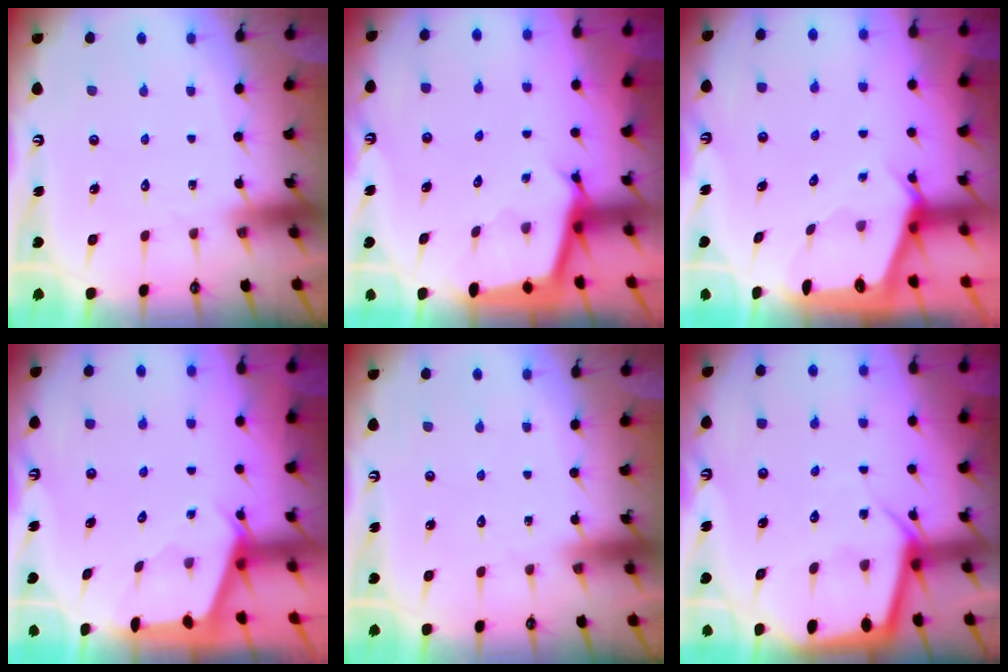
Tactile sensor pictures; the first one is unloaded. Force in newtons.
{"total": 2.7, "press": 2.7, "slide": 0.1}
{"total": 2.5, "press": 2.5, "slide": 0.2}
{"total": 2.4, "press": 2.4, "slide": 0.3}
{"total": 0.0}
{"total": 6.4, "press": 6.4, "slide": 0.6}